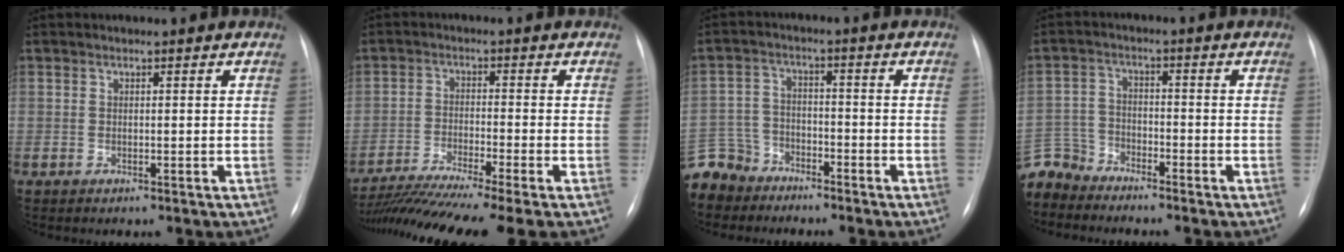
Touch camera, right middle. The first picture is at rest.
{"total": 13.3, "force": [-10.8, -1.2, 7.7], "torque": [-0.141, -0.033, -0.175]}
{"total": 8.8, "force": [-7.5, 4.7, 0.4], "torque": [-0.021, 0.005, -0.143]}
{"total": 6.6, "force": [-6.2, 2.0, -0.4], "torque": [0.008, 0.003, -0.129]}